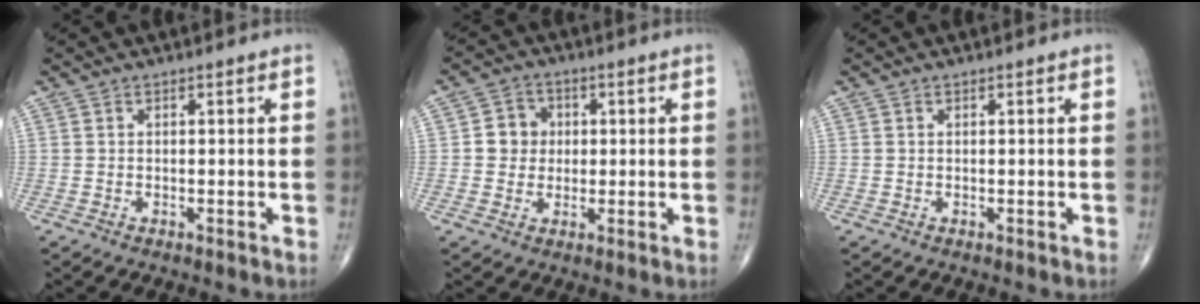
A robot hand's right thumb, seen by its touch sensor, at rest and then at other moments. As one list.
[{"total": 5.3, "force": [0.5, 4.9, 2.0], "torque": [-0.005, 0.006, 0.002]}, {"total": 0.0}]